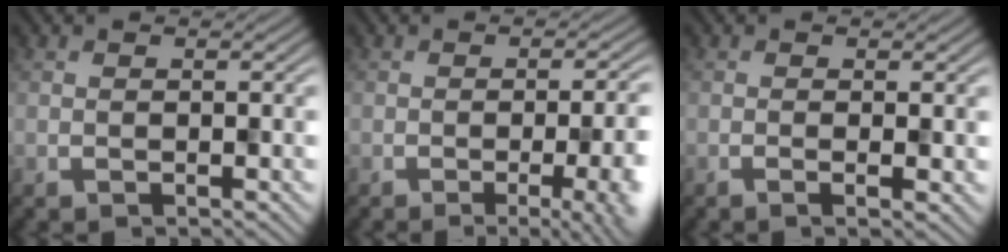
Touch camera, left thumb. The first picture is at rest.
{"total": 9.6, "force": [-2.8, 3.7, 8.4], "torque": [-0.064, -0.002, -0.035]}
{"total": 1.9, "force": [-0.4, 0.4, 1.8], "torque": [-0.020, 0.003, -0.009]}